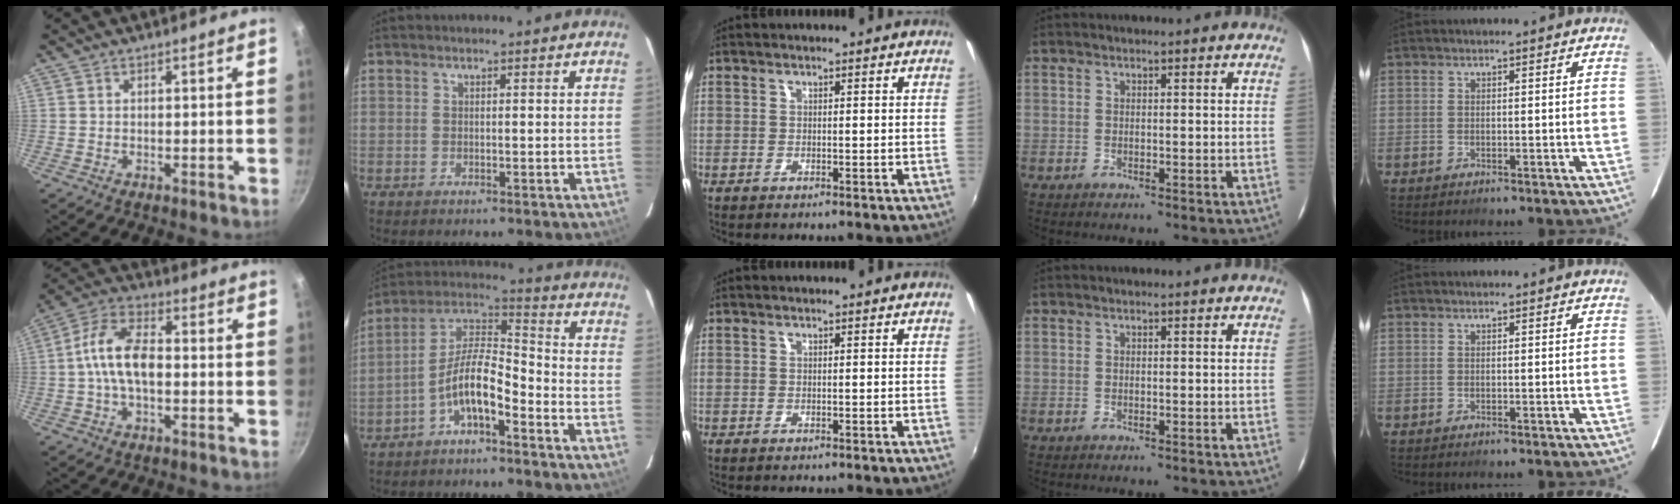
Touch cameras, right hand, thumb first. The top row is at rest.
{"thumb": {"total": 10.5, "force": [-0.7, 5.7, 8.8], "torque": [-0.158, 0.035, -0.026]}, "index": {"total": 9.6, "force": [-5.1, 3.2, 7.5], "torque": [-0.163, 0.016, -0.095]}}